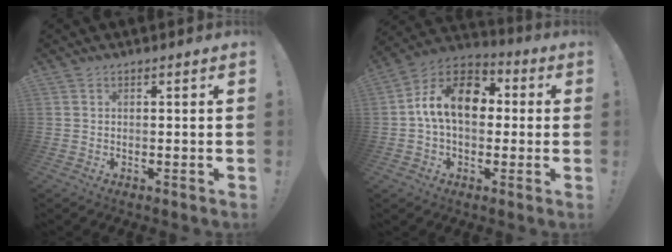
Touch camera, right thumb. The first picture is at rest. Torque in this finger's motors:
{"motor_torque": [0.34, 0.34, 0.30, 0.29, 0.06]}